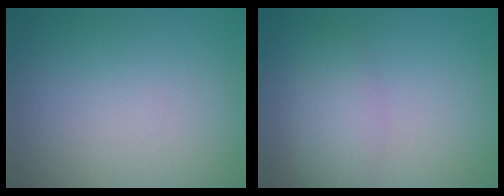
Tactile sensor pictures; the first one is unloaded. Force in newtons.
{"total": 1.8, "press": 1.8, "slide": 0.2}